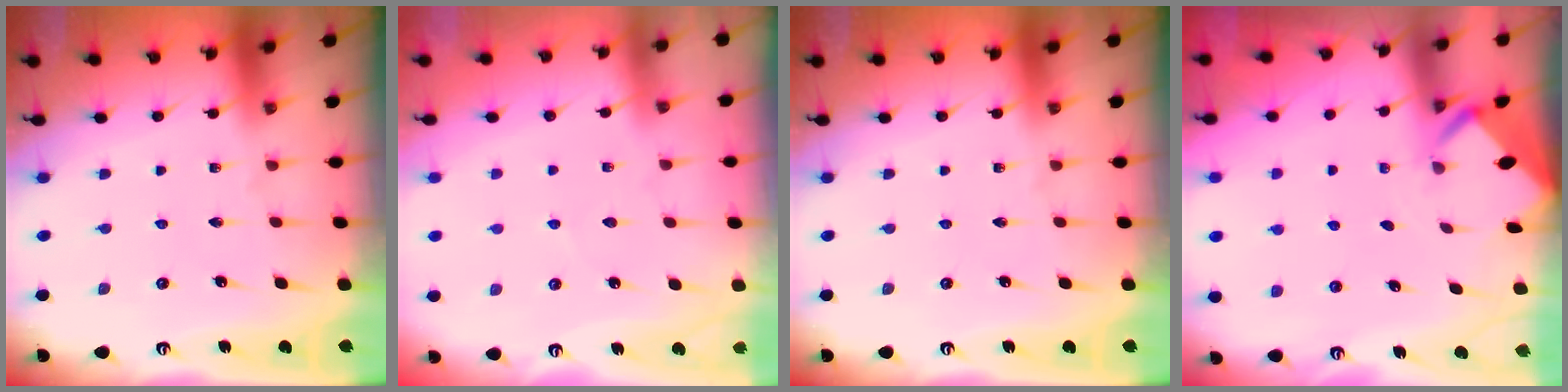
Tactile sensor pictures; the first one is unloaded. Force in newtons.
{"total": 2.4, "press": 2.4, "slide": 0.3}
{"total": 0.0}
{"total": 1.9, "press": 1.9, "slide": 0.2}